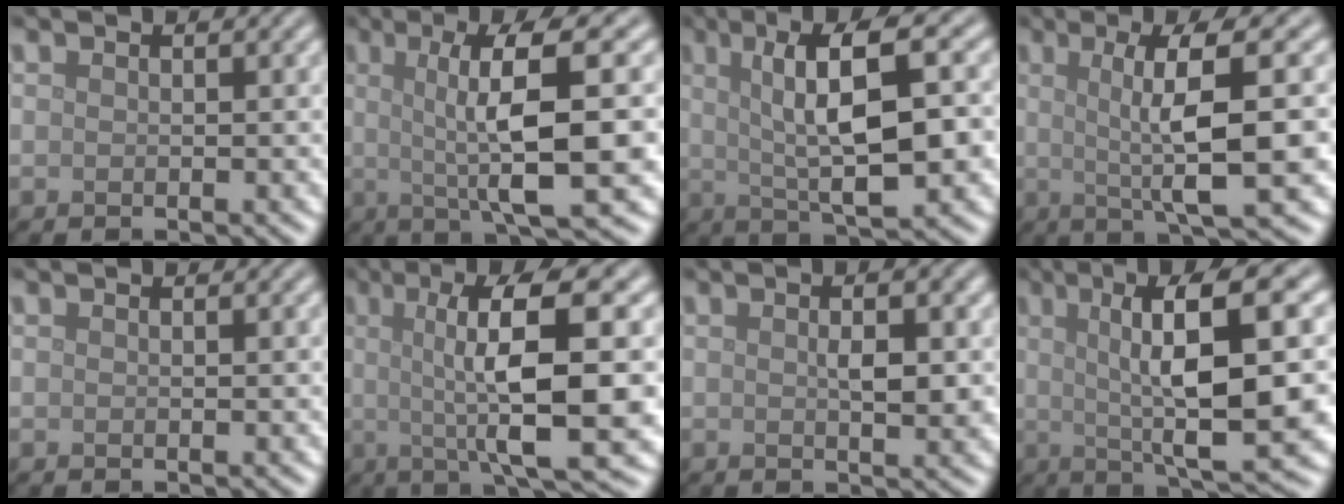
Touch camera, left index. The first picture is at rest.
{"total": 9.8, "force": [0.8, 2.1, 9.5], "torque": [-0.130, 0.005, 0.016]}
{"total": 9.7, "force": [1.7, 2.8, 9.1], "torque": [-0.134, 0.011, 0.027]}
{"total": 8.6, "force": [0.7, 1.7, 8.4], "torque": [-0.119, 0.005, 0.014]}
{"total": 0.0}
{"total": 11.3, "force": [0.9, 2.5, 11.0], "torque": [-0.151, 0.008, 0.015]}
{"total": 2.9, "force": [0.4, 0.8, 2.8], "torque": [-0.048, -0.001, 0.007]}
{"total": 11.7, "force": [1.7, 2.6, 11.3], "torque": [-0.155, 0.012, 0.029]}